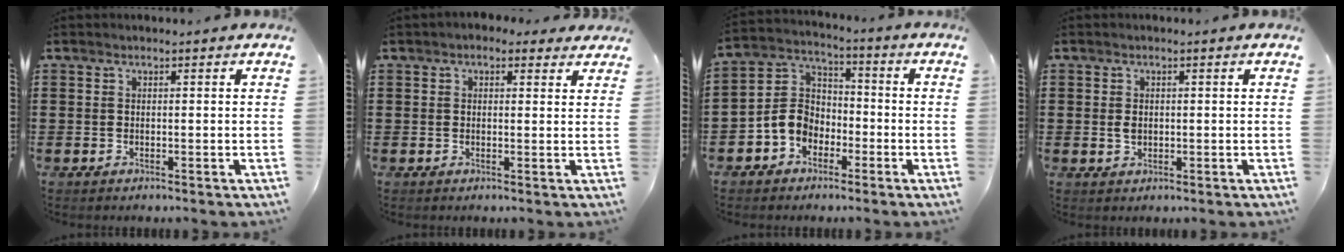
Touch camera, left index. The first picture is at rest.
{"total": 1.8, "force": [1.2, 1.2, 0.6], "torque": [-0.009, 0.008, 0.020]}
{"total": 6.2, "force": [-2.5, 5.1, 2.5], "torque": [-0.084, 0.004, -0.058]}
{"total": 1.6, "force": [0.1, 1.0, 1.2], "torque": [-0.026, 0.006, 0.001]}